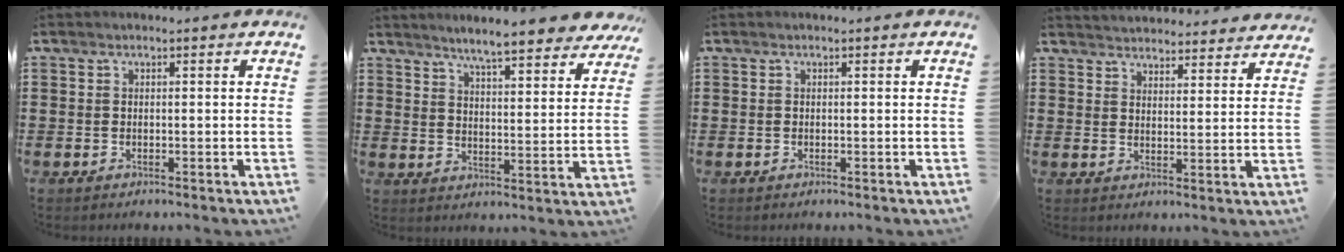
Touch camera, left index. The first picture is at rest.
{"total": 6.1, "force": [5.7, -0.3, 2.1], "torque": [-0.057, -0.033, 0.097]}
{"total": 0.0}
{"total": 3.6, "force": [3.6, -0.1, -0.3], "torque": [0.001, -0.026, 0.063]}